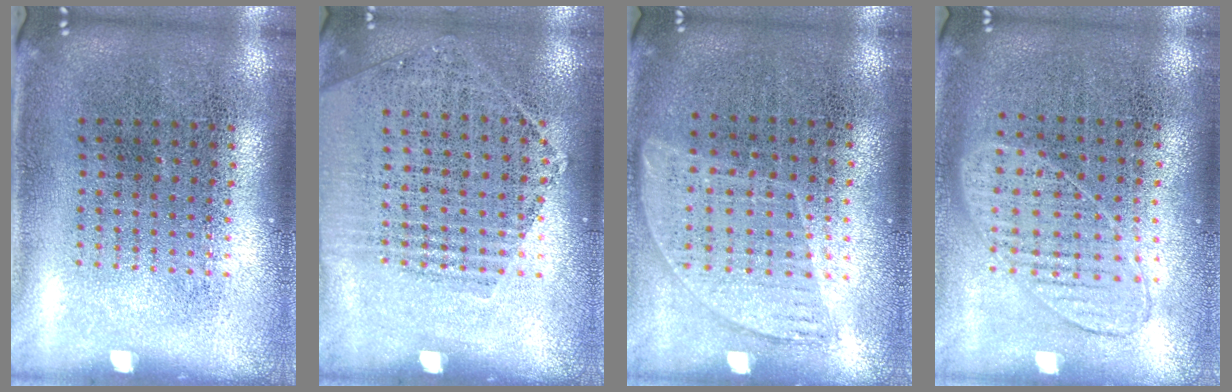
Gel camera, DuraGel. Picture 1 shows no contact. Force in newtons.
{"total": 1.2, "press": 1.1, "slide": 0.5}
{"total": 0.9, "press": 0.8, "slide": 0.4}
{"total": 0.9, "press": 0.8, "slide": 0.3}